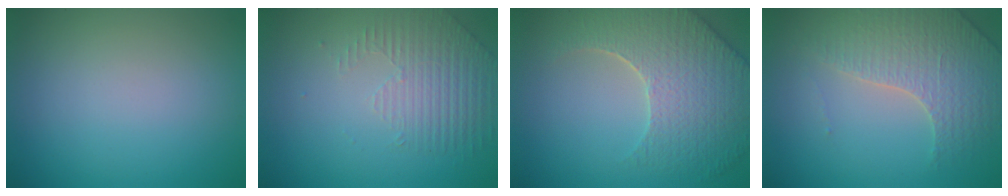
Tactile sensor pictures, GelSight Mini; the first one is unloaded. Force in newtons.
{"total": 1.7, "press": 1.3, "slide": 1.1}
{"total": 6.5, "press": 5.3, "slide": 3.7}
{"total": 3.6, "press": 3.5, "slide": 0.9}